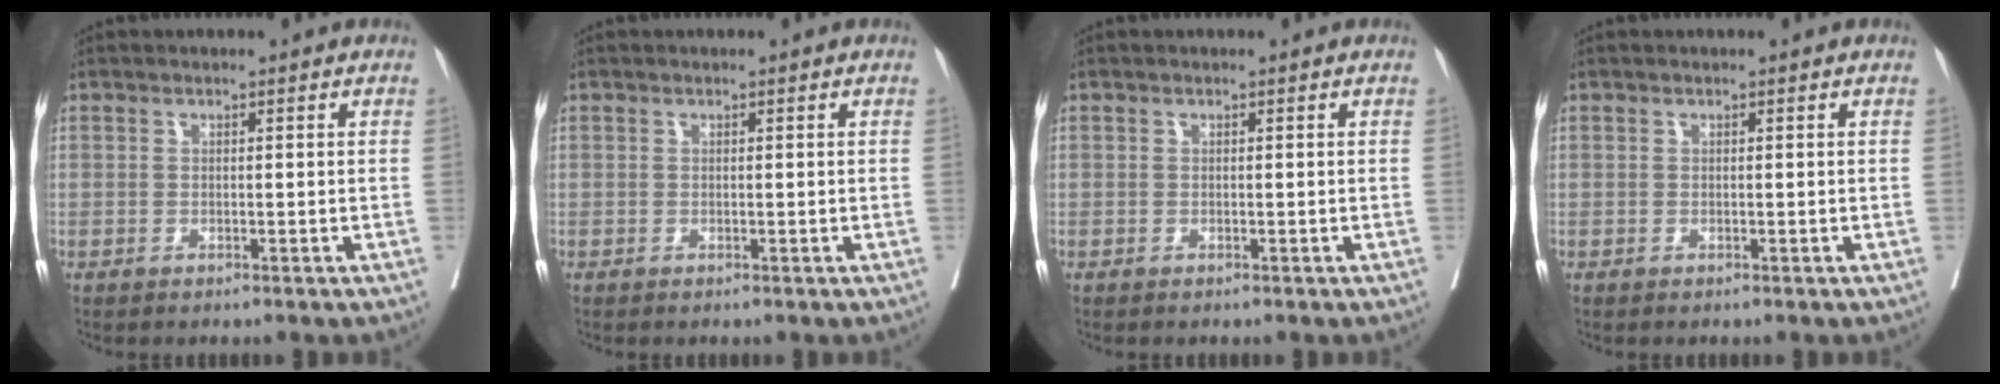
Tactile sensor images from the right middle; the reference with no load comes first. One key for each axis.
{"total": 0.0}
{"total": 0.0}
{"total": 0.0}